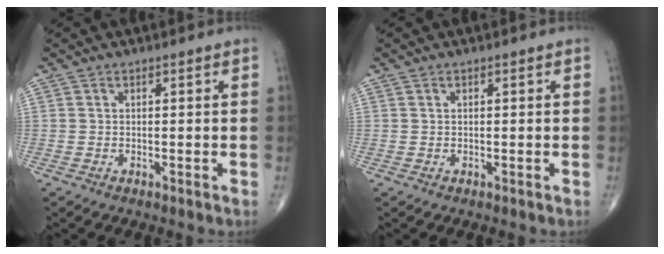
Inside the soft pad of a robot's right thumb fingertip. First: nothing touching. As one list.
[{"total": 0.0}]